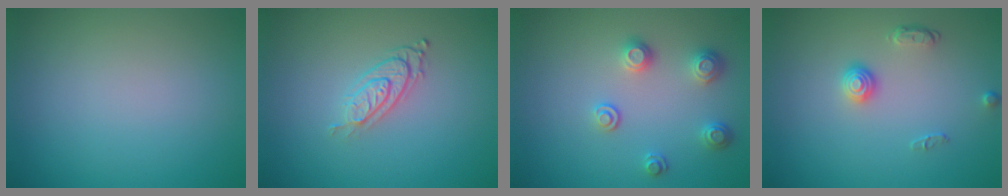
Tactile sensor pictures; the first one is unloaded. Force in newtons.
{"total": 3.0, "press": 2.0, "slide": 2.2}
{"total": 2.3, "press": 2.3, "slide": 0.6}
{"total": 1.7, "press": 1.4, "slide": 1.0}